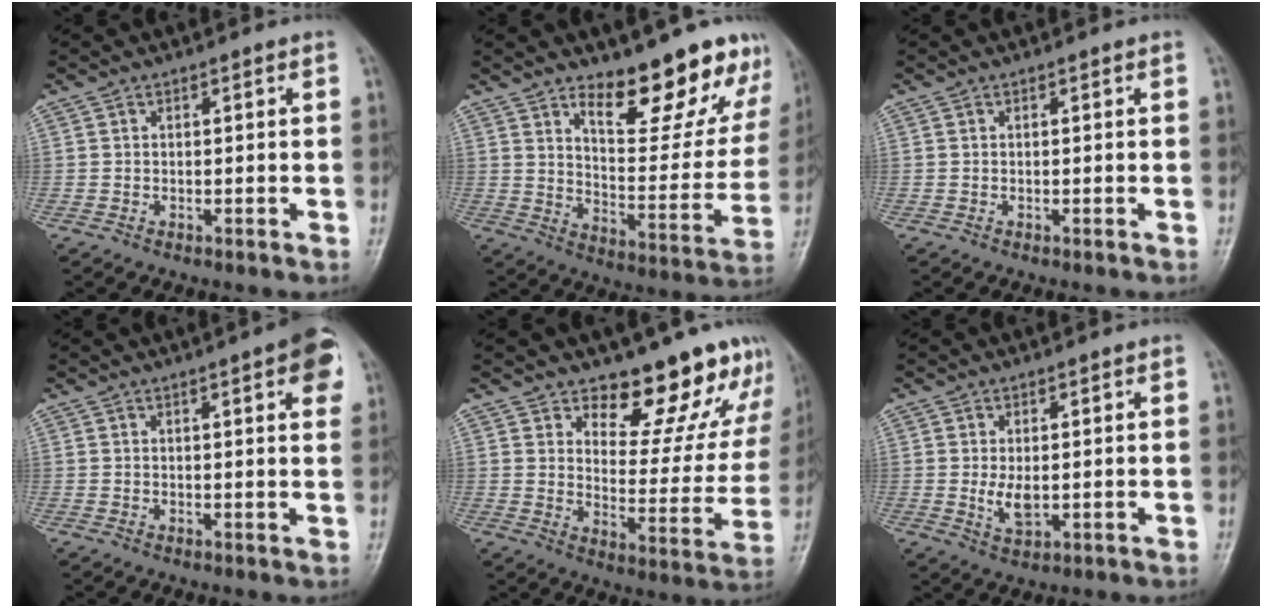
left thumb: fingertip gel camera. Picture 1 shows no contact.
{"total": 17.8, "force": [13.0, 6.5, 10.2], "torque": [-0.072, -0.103, 0.186]}
{"total": 0.0}
{"total": 6.9, "force": [3.0, 1.5, 6.0], "torque": [-0.062, -0.003, 0.030]}
{"total": 16.0, "force": [13.0, 6.6, 6.6], "torque": [-0.021, -0.107, 0.167]}
{"total": 4.3, "force": [0.1, 2.4, 3.6], "torque": [-0.061, -0.010, 0.007]}